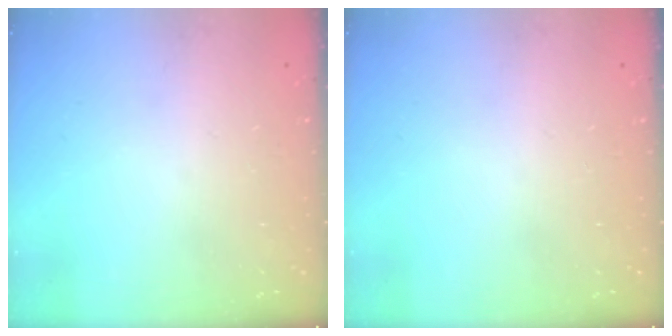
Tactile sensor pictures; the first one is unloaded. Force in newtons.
{"total": 0.0}